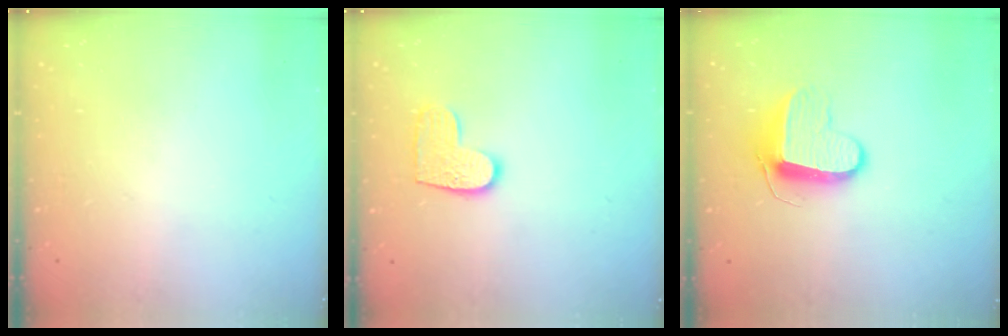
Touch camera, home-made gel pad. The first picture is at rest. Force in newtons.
{"total": 8.6, "press": 8.6, "slide": 0.3}
{"total": 9.8, "press": 9.8, "slide": 0.4}